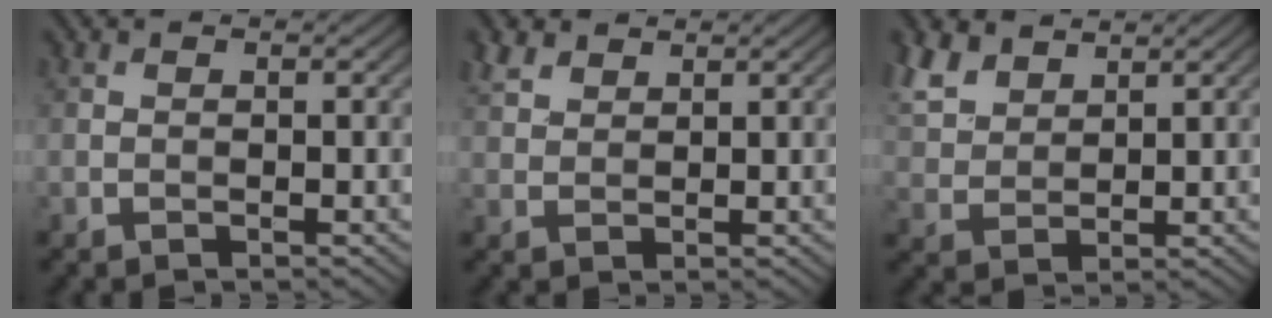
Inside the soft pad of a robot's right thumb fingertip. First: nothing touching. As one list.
[{"total": 2.9, "force": [2.1, 1.5, 1.1], "torque": [-0.031, 0.007, 0.047]}, {"total": 6.7, "force": [4.6, 3.4, 3.3], "torque": [-0.101, 0.011, 0.102]}]